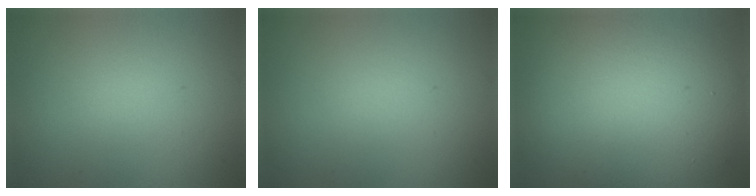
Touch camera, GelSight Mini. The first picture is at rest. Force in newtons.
{"total": 0.0}
{"total": 12.3, "press": 12.2, "slide": 0.9}